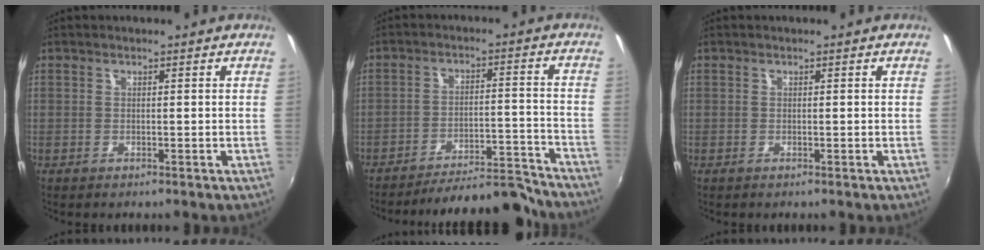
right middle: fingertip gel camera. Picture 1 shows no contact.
{"total": 14.1, "force": [-13.5, 1.9, 3.7], "torque": [-0.064, 0.032, -0.180]}
{"total": 0.0}